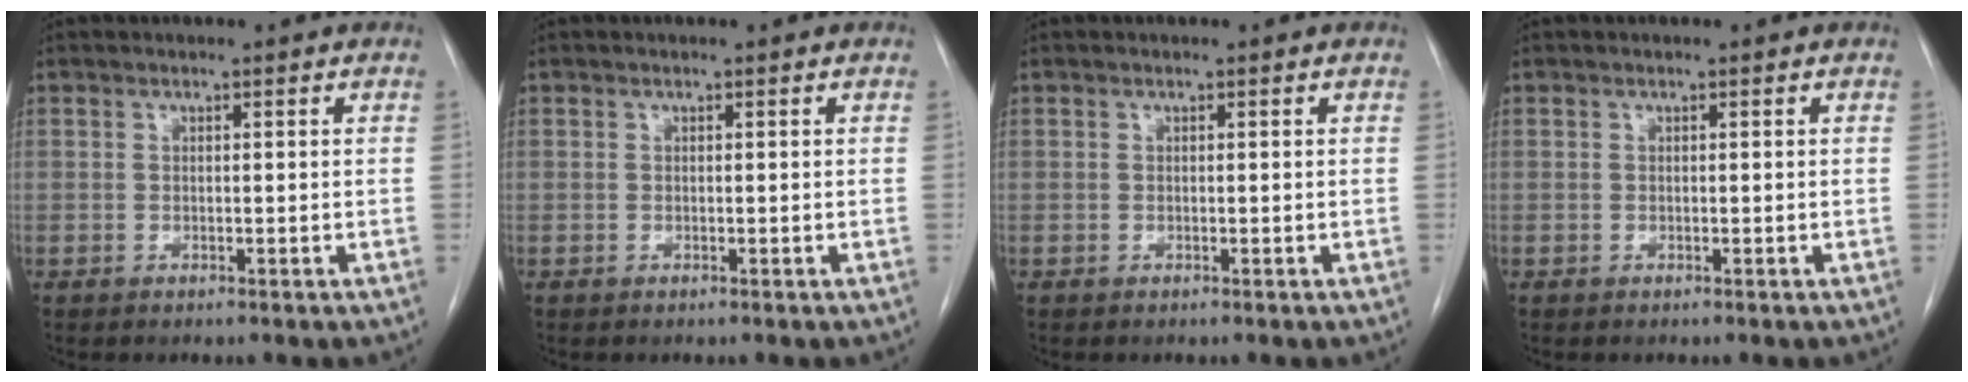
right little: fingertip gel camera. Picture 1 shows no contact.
{"total": 0.0}
{"total": 0.0}
{"total": 0.0}